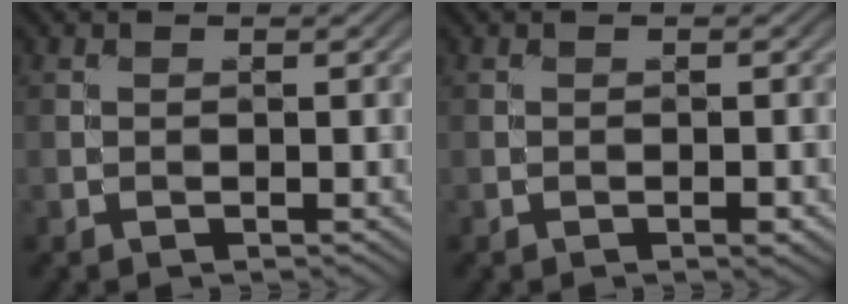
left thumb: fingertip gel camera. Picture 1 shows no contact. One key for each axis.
{"total": 1.0, "fx": -0.5, "fy": 0.3, "fz": 0.8, "tx": -0.011, "ty": 0.001, "tz": -0.008}